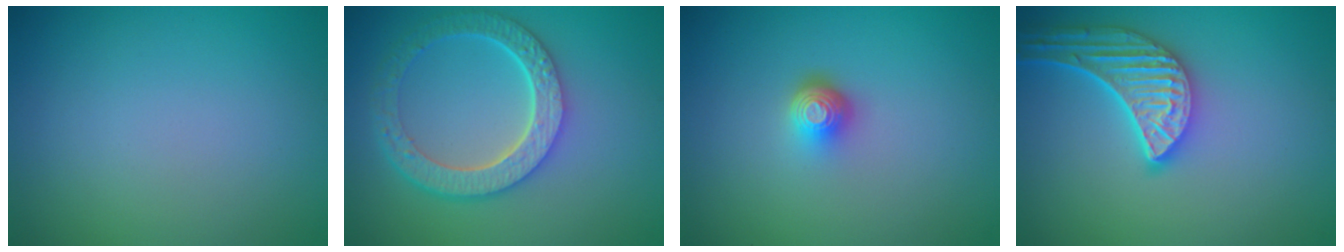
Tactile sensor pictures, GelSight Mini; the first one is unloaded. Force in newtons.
{"total": 6.0, "press": 4.5, "slide": 4.0}
{"total": 2.2, "press": 1.4, "slide": 1.7}
{"total": 5.1, "press": 4.2, "slide": 2.9}